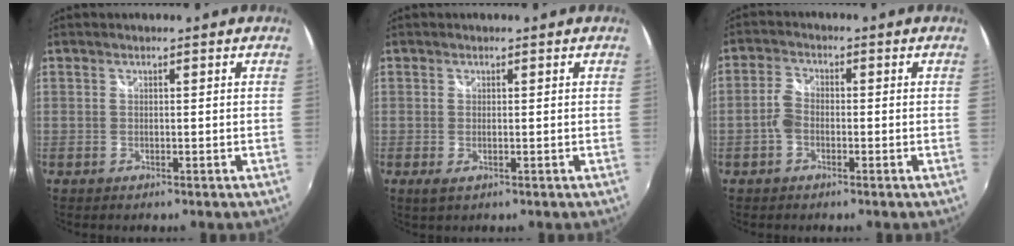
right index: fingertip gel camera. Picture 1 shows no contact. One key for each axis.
{"total": 1.7, "fx": -0.4, "fy": 0.5, "fz": 1.6, "tx": -0.030, "ty": -0.006, "tz": -0.005}
{"total": 3.4, "fx": -1.3, "fy": 2.2, "fz": 2.2, "tx": -0.049, "ty": 0.009, "tz": -0.027}